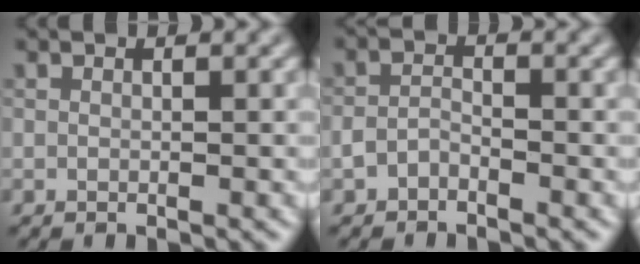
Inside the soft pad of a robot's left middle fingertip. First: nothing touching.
{"total": 1.4, "force": [-0.9, 0.7, 0.8], "torque": [-0.017, 0.005, -0.023]}